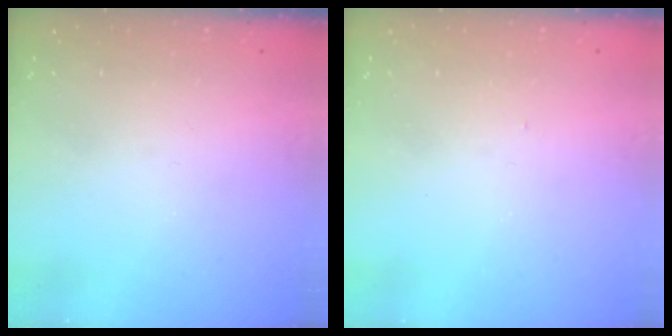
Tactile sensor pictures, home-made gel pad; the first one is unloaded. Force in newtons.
{"total": 3.2, "press": 3.2, "slide": 0.5}